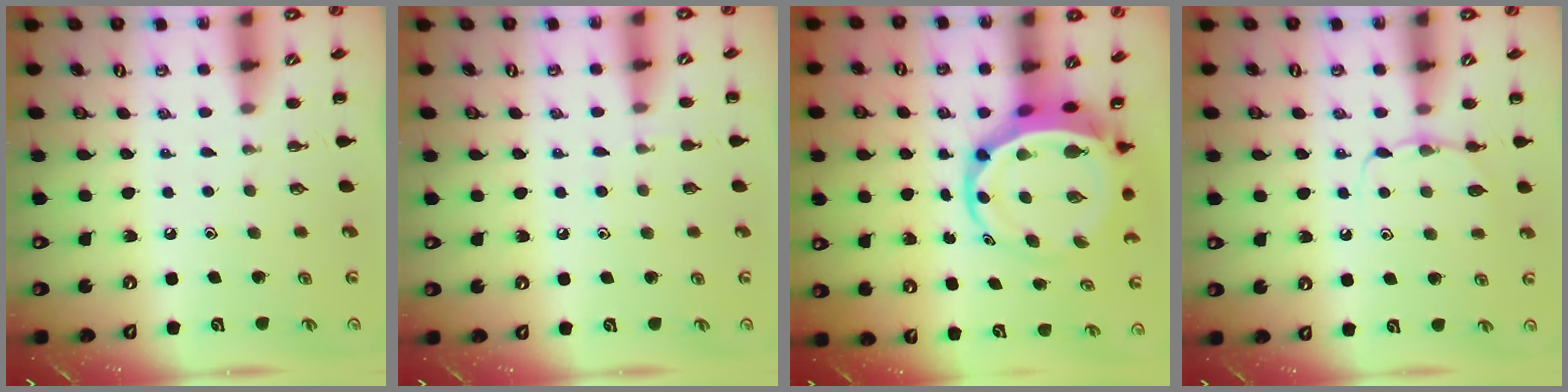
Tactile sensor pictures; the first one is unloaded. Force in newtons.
{"total": 5.4, "press": 5.2, "slide": 1.6}
{"total": 8.9, "press": 8.4, "slide": 2.9}
{"total": 7.4, "press": 7.2, "slide": 1.7}